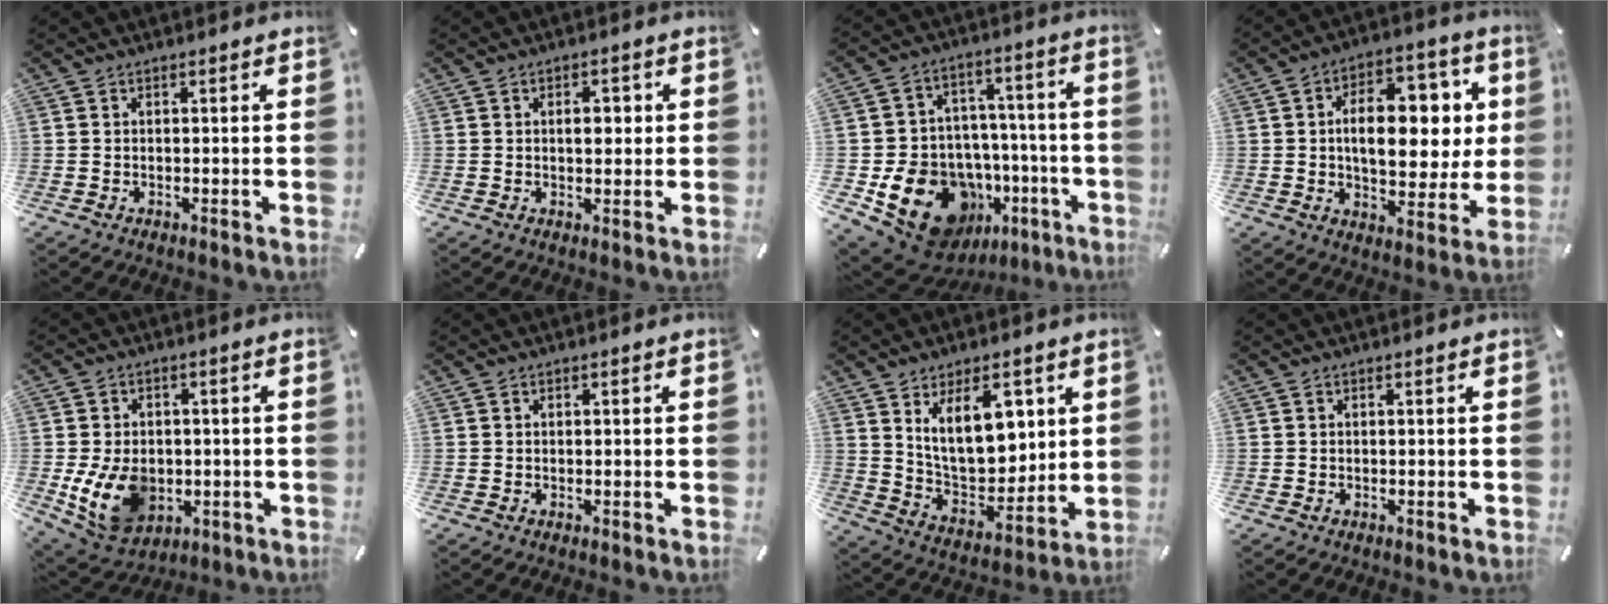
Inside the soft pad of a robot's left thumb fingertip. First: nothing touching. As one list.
[{"total": 4.2, "force": [0.6, 2.5, 3.3], "torque": [-0.044, 0.000, 0.001]}, {"total": 19.0, "force": [-8.2, 14.2, 9.7], "torque": [-0.138, 0.037, -0.116]}, {"total": 16.3, "force": [2.8, 10.2, 12.5], "torque": [-0.177, 0.001, 0.050]}, {"total": 12.3, "force": [-2.5, 9.3, 7.6], "torque": [-0.153, 0.003, -0.042]}, {"total": 0.0}, {"total": 15.5, "force": [6.5, 8.7, 11.1], "torque": [-0.184, -0.024, 0.115]}, {"total": 0.0}]